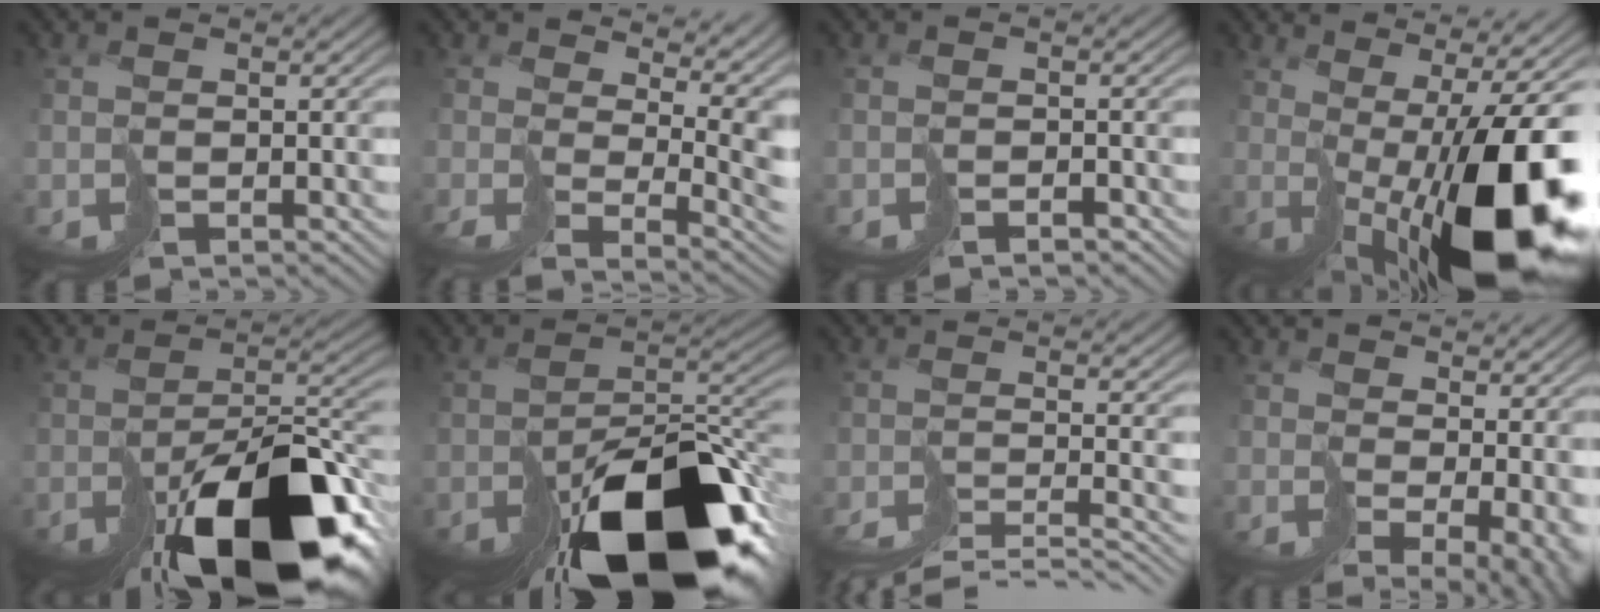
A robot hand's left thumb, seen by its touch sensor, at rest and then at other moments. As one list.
[{"total": 10.4, "force": [3.0, 5.4, 8.4], "torque": [-0.148, -0.019, 0.092]}, {"total": 1.7, "force": [-1.7, 0.1, -0.1], "torque": [0.014, -0.001, -0.028]}, {"total": 14.8, "force": [-0.9, 4.3, 14.2], "torque": [-0.182, -0.015, 0.009]}, {"total": 17.8, "force": [-10.3, 7.2, 12.6], "torque": [-0.186, -0.022, -0.145]}, {"total": 18.5, "force": [-11.8, 8.0, 11.9], "torque": [-0.174, -0.038, -0.157]}, {"total": 7.3, "force": [-6.8, -0.2, 2.6], "torque": [-0.025, 0.003, -0.099]}, {"total": 7.6, "force": [1.2, 4.2, 6.2], "torque": [-0.119, -0.030, 0.057]}]